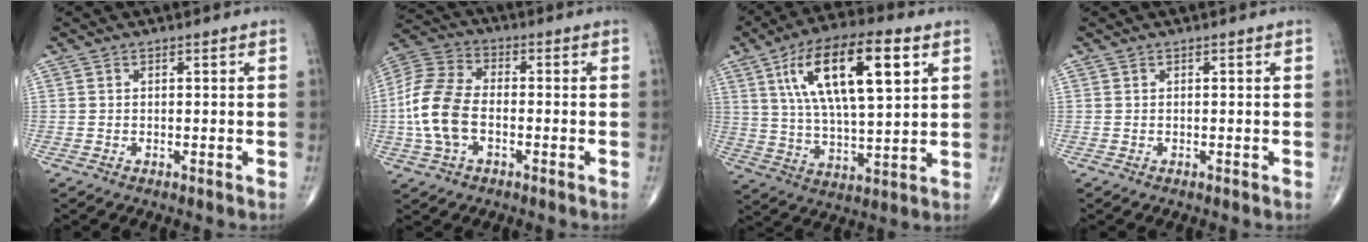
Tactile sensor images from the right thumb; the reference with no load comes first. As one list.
[{"total": 12.7, "force": [-2.2, 7.7, 9.8], "torque": [-0.213, 0.027, -0.049]}, {"total": 19.9, "force": [7.4, 7.3, 17.0], "torque": [-0.285, -0.009, 0.126]}, {"total": 0.0}]